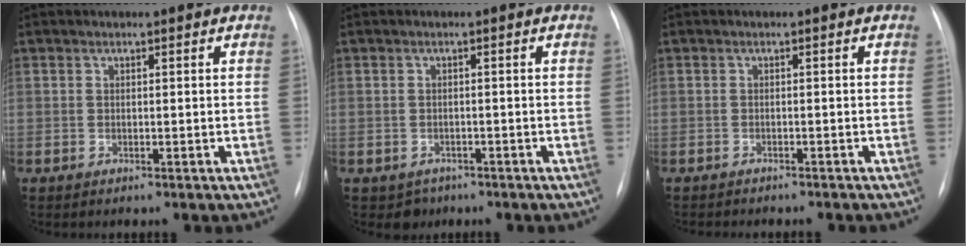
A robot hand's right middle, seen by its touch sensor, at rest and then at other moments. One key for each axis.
{"total": 2.3, "fx": -1.4, "fy": 1.8, "fz": 0.0, "tx": -0.002, "ty": 0.007, "tz": -0.016}
{"total": 5.9, "fx": -5.2, "fy": 1.5, "fz": 2.3, "tx": -0.025, "ty": -0.002, "tz": -0.061}